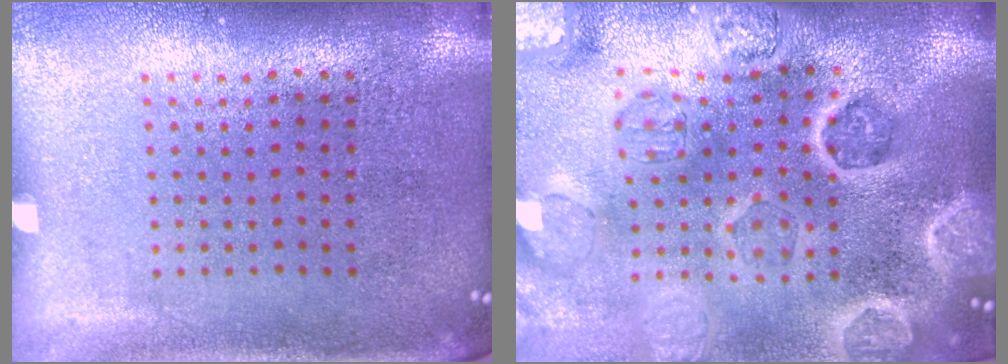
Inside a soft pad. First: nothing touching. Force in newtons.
{"total": 4.5, "press": 4.1, "slide": 1.9}